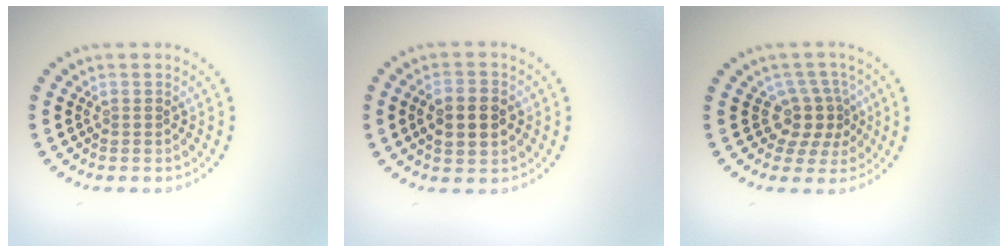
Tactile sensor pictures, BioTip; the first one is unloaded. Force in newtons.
{"total": 4.0, "press": 4.0, "slide": 0.1}
{"total": 3.2, "press": 2.4, "slide": 2.1}